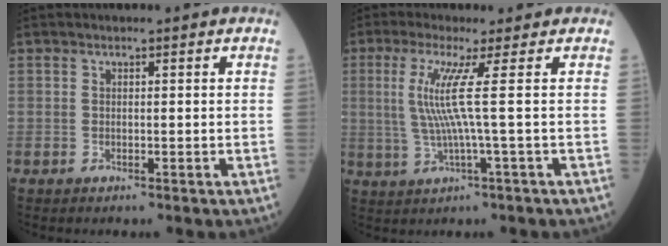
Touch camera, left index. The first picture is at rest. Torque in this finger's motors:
{"motor_torque": [0.33, 0.07, 0.52, 0.20]}